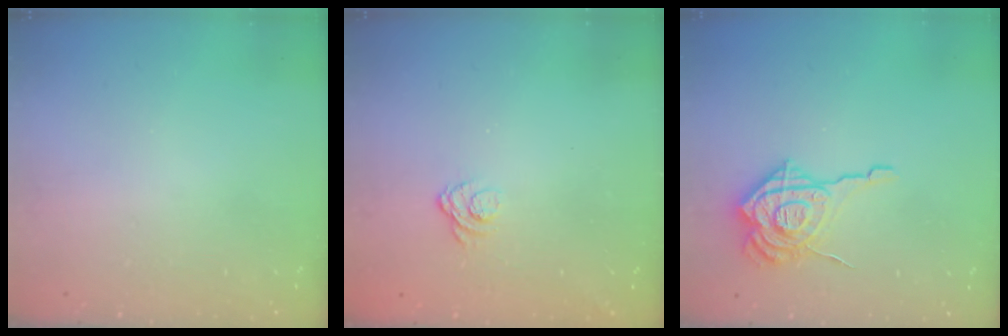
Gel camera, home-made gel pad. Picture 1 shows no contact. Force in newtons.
{"total": 5.1, "press": 4.9, "slide": 1.3}
{"total": 16.2, "press": 16.1, "slide": 1.7}